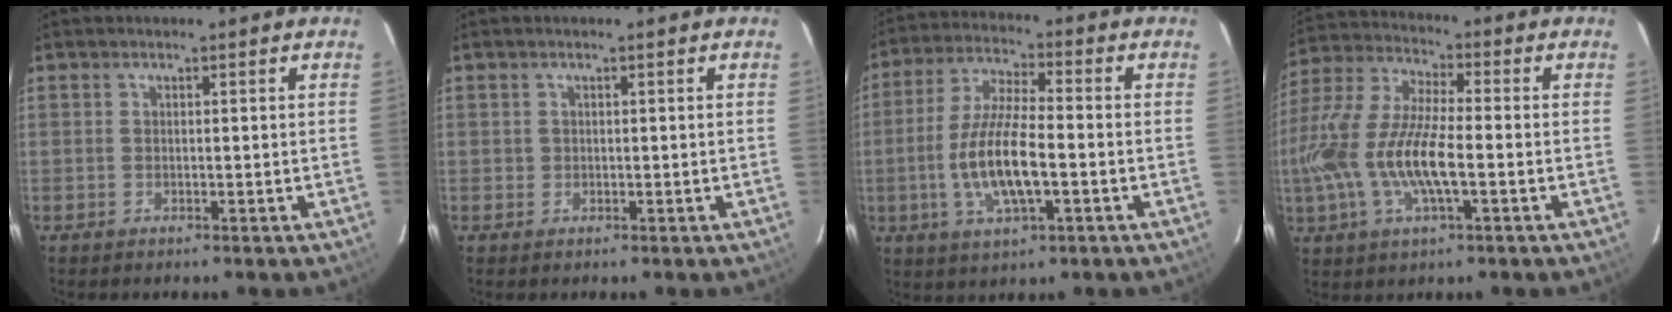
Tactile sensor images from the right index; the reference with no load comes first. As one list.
[{"total": 0.7, "force": [0.1, 0.7, 0.1], "torque": [0.002, 0.003, 0.002]}, {"total": 12.7, "force": [-2.8, 3.8, 11.7], "torque": [-0.240, -0.004, -0.053]}, {"total": 16.9, "force": [-3.4, 5.2, 15.6], "torque": [-0.326, -0.005, -0.071]}]